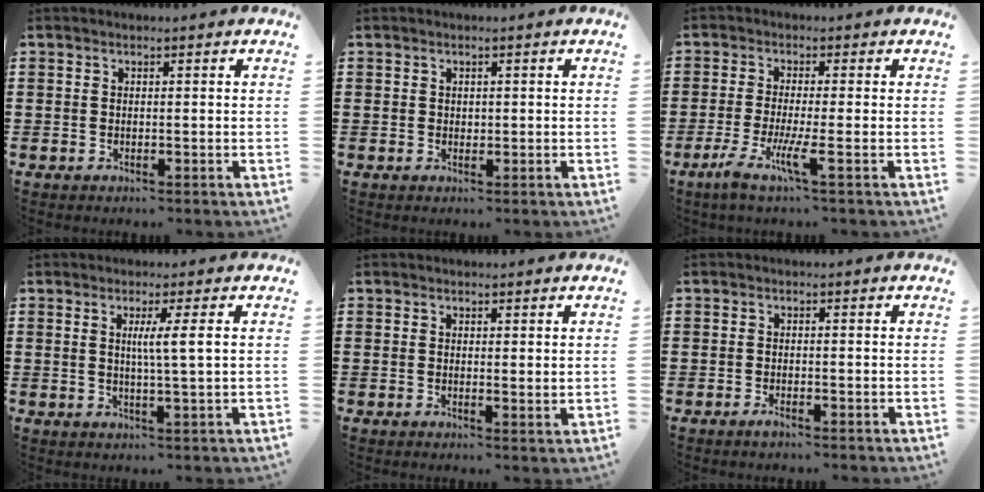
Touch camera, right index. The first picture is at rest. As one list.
[{"total": 0.8, "force": [0.5, 0.6, 0.2], "torque": [-0.005, 0.002, 0.009]}, {"total": 5.2, "force": [-2.4, 0.0, 4.6], "torque": [-0.099, -0.018, -0.047]}, {"total": 3.9, "force": [0.8, -0.6, 3.8], "torque": [-0.073, -0.006, 0.008]}, {"total": 0.9, "force": [0.8, 0.3, 0.2], "torque": [0.001, -0.001, 0.014]}, {"total": 1.0, "force": [-0.8, 0.1, 0.6], "torque": [-0.012, -0.005, -0.014]}]